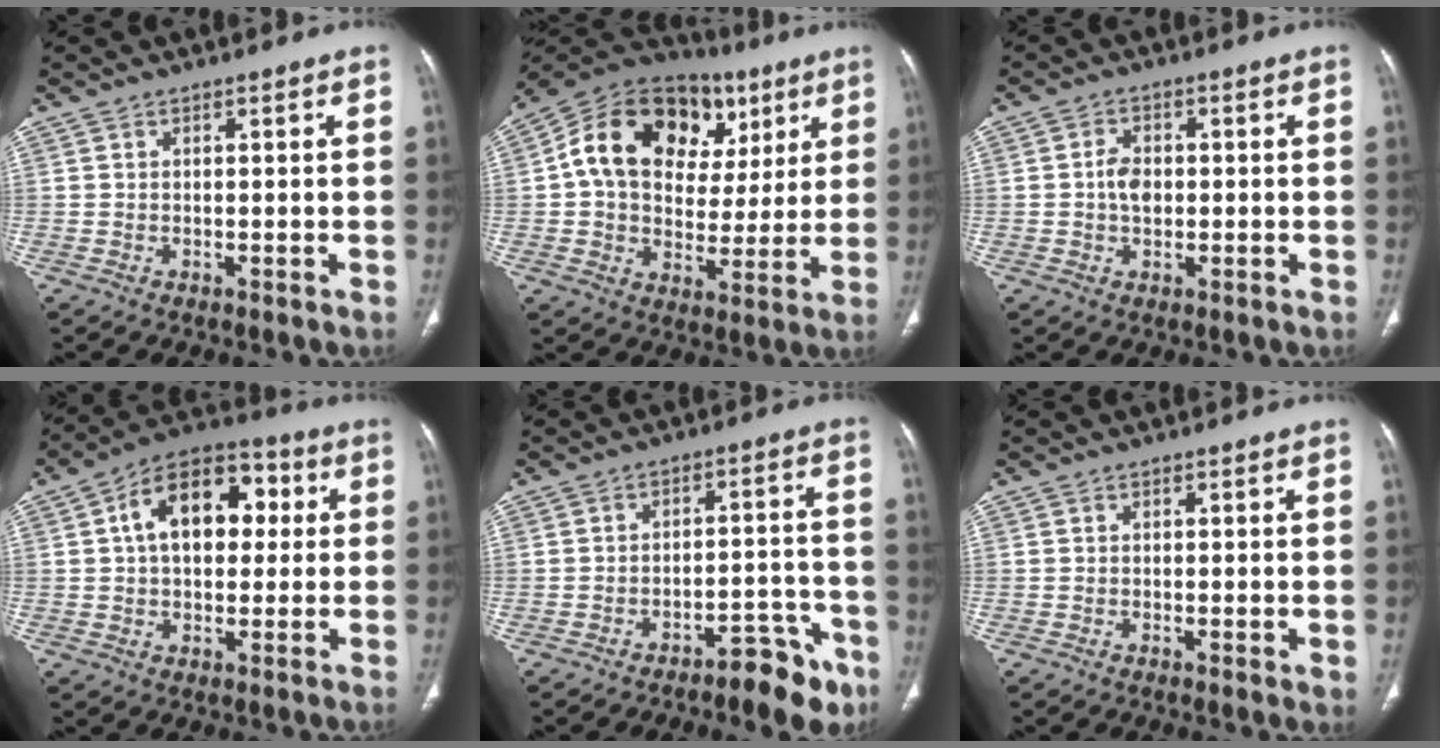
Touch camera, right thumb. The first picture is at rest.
{"total": 23.9, "force": [7.5, 16.9, 15.1], "torque": [-0.215, 0.033, 0.119]}
{"total": 4.0, "force": [-0.1, 2.9, 2.8], "torque": [-0.041, 0.007, -0.006]}
{"total": 15.7, "force": [3.2, 10.1, 11.6], "torque": [-0.147, 0.023, 0.041]}
{"total": 9.6, "force": [-6.2, 3.7, 6.3], "torque": [-0.059, 0.048, -0.082]}
{"total": 1.7, "force": [0.2, 0.5, 1.6], "torque": [-0.029, -0.009, 0.001]}